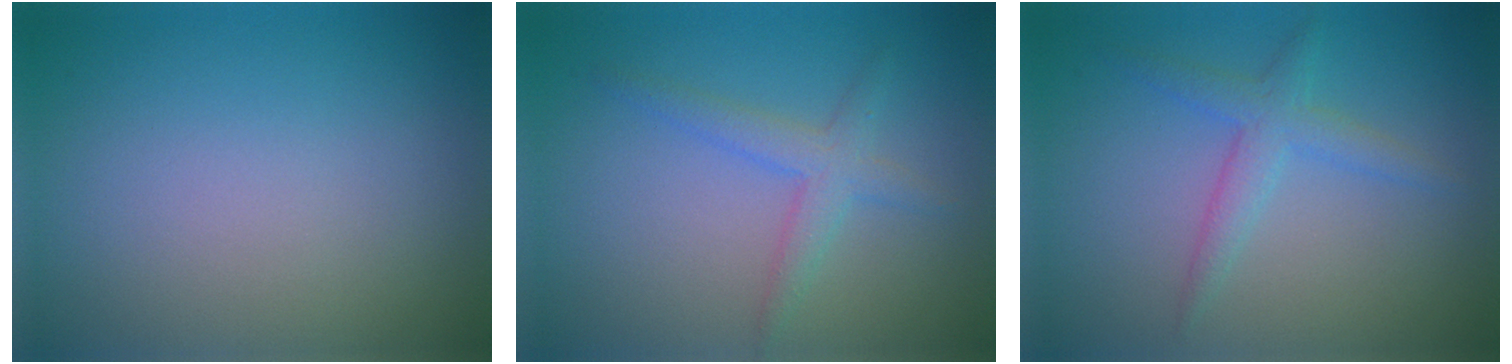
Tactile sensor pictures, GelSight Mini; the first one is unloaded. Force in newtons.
{"total": 2.4, "press": 2.4, "slide": 0.1}
{"total": 2.4, "press": 2.4, "slide": 0.1}